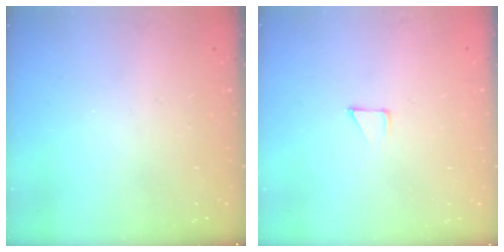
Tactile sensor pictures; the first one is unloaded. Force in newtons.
{"total": 3.1, "press": 3.1, "slide": 0.3}